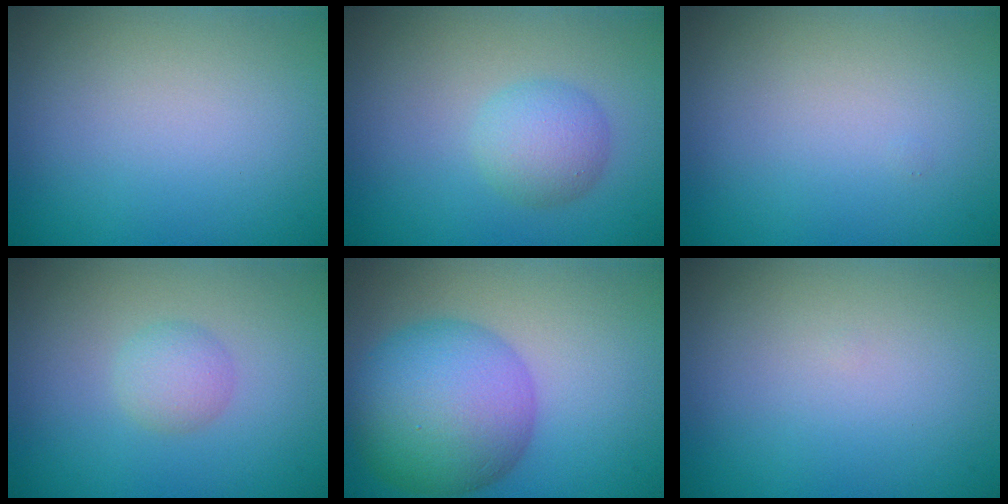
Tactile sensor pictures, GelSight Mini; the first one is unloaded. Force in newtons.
{"total": 2.9, "press": 2.9, "slide": 0.1}
{"total": 0.0}
{"total": 1.9, "press": 1.9, "slide": 0.1}
{"total": 9.5, "press": 9.5, "slide": 0.1}
{"total": 0.0}